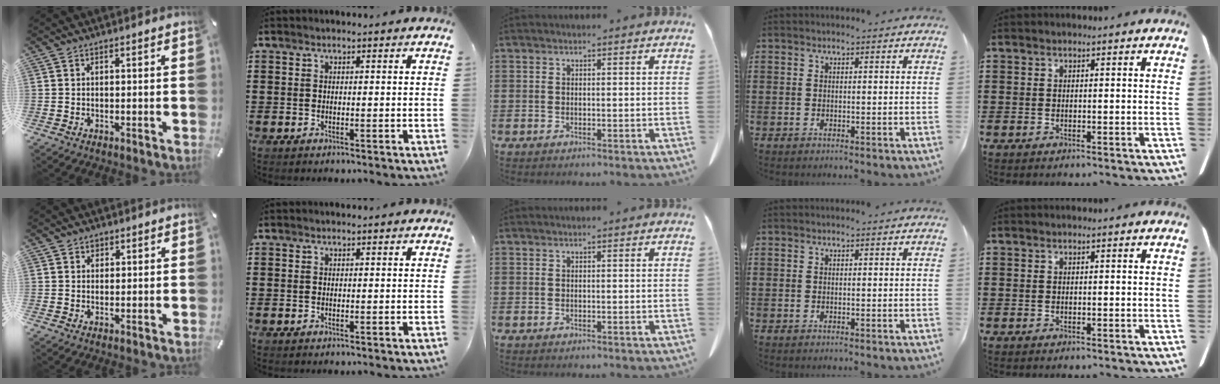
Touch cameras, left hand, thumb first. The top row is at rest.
{"thumb": {"total": 1.4, "force": [0.8, 1.1, 0.1], "torque": [0.013, -0.004, 0.010]}}